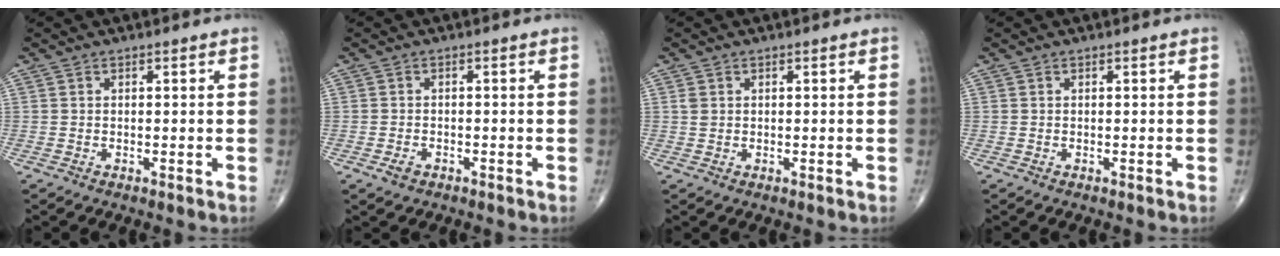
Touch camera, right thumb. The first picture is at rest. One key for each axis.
{"total": 1.8, "fx": -1.0, "fy": 1.1, "fz": 0.9, "tx": -0.017, "ty": 0.003, "tz": -0.014}
{"total": 1.2, "fx": 0.3, "fy": 1.0, "fz": 0.6, "tx": -0.010, "ty": 0.001, "tz": 0.009}
{"total": 0.0}